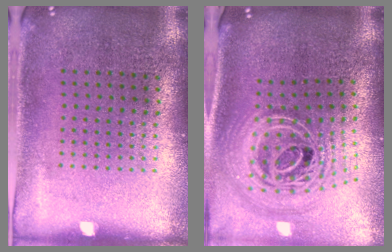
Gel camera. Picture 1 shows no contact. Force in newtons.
{"total": 3.0, "press": 2.1, "slide": 2.1}